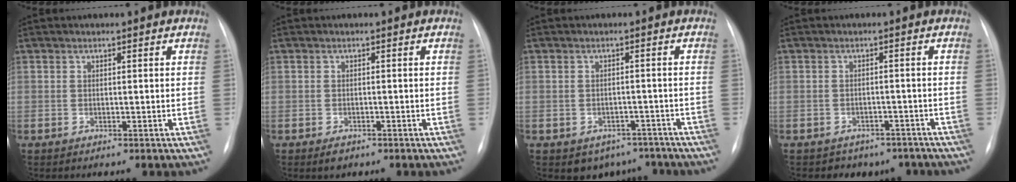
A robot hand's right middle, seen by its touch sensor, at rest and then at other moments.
{"total": 1.4, "force": [-0.8, 0.8, 0.7], "torque": [-0.011, 0.001, -0.006]}
{"total": 5.5, "force": [-4.1, 3.6, 0.9], "torque": [0.006, 0.018, -0.050]}
{"total": 5.8, "force": [-4.6, 3.5, 0.2], "torque": [0.006, 0.019, -0.049]}